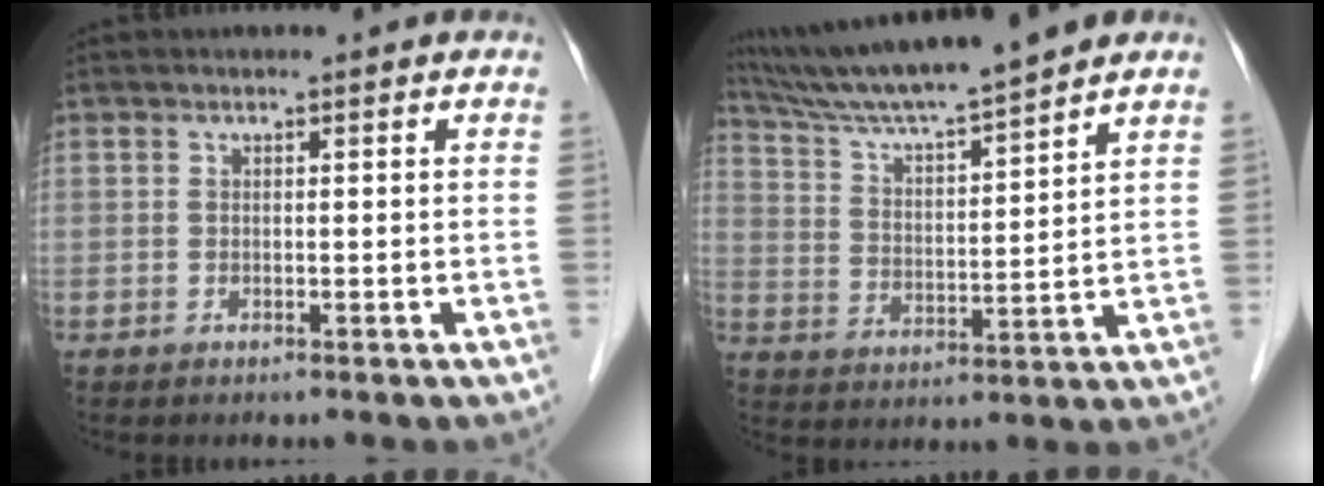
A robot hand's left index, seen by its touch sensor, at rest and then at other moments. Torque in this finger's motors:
{"motor_torque": [-0.04, -0.93, 0.35, 0.13]}